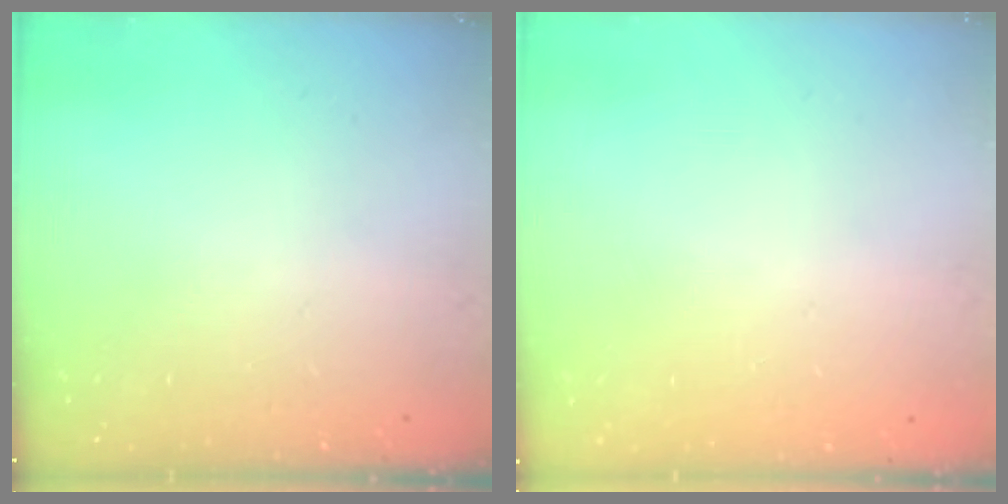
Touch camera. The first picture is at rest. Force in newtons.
{"total": 0.0}